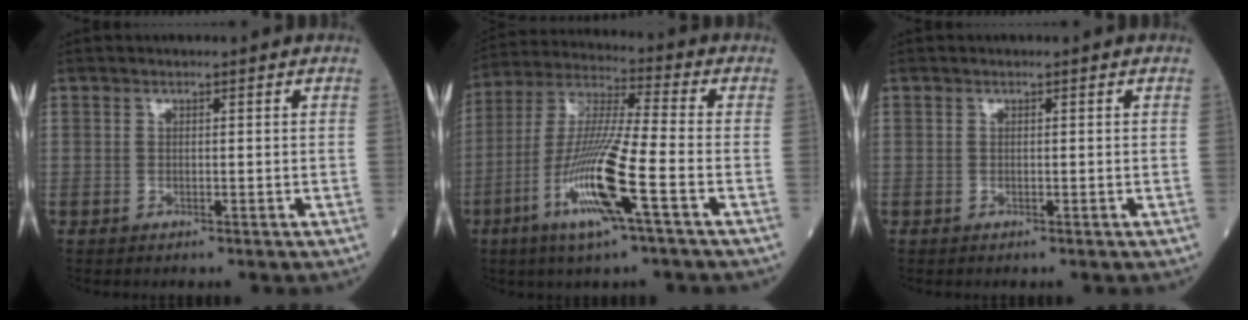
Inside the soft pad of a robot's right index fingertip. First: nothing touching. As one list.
[{"total": 14.5, "force": [-5.6, 0.0, 13.4], "torque": [-0.274, -0.013, -0.111]}, {"total": 0.0}]